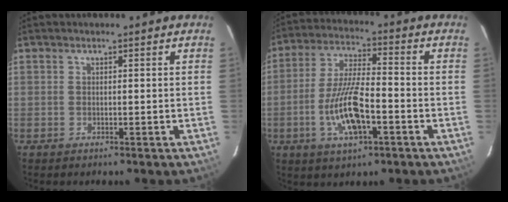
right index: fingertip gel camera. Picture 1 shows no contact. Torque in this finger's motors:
{"motor_torque": [1.18, -0.78, 0.27, 0.16]}